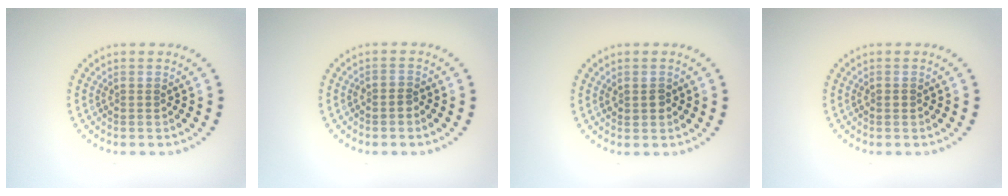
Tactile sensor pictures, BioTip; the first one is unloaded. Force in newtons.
{"total": 0.7, "press": 0.5, "slide": 0.5}
{"total": 1.3, "press": 1.3, "slide": 0.2}
{"total": 0.8, "press": 0.8, "slide": 0.0}